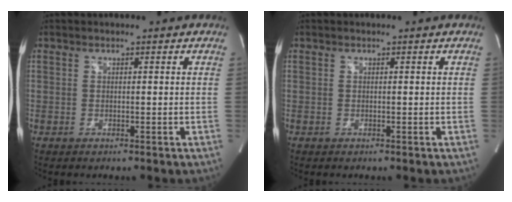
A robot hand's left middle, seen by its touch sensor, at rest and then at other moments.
{"total": 0.0}